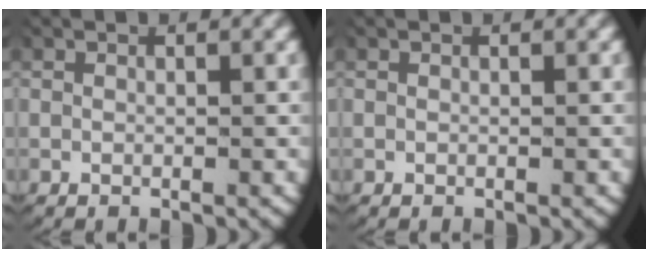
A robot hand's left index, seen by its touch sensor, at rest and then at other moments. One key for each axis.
{"total": 0.0}